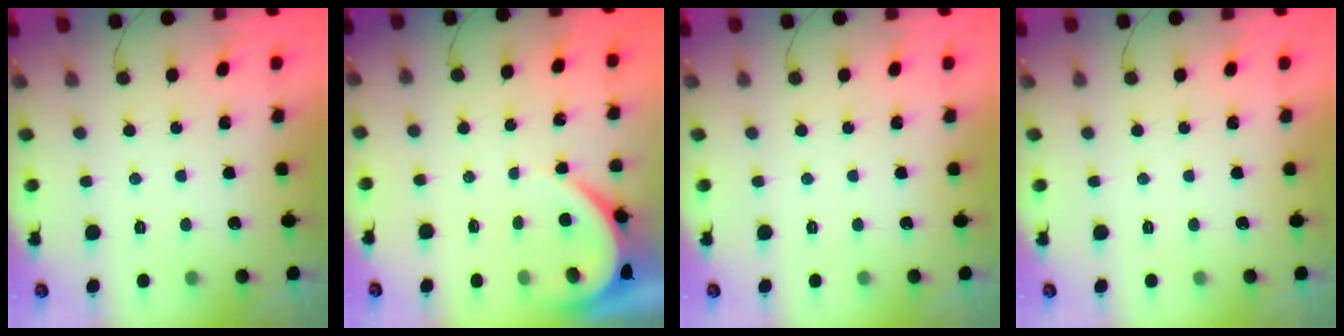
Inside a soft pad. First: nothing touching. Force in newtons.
{"total": 3.8, "press": 3.8, "slide": 0.2}
{"total": 0.0}
{"total": 0.0}